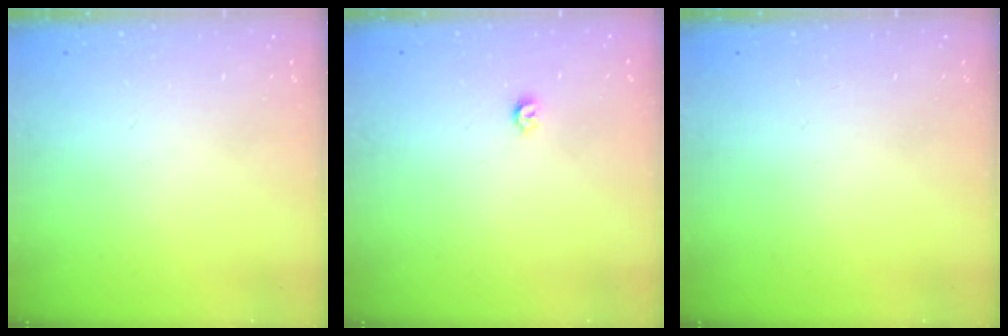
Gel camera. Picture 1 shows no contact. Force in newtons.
{"total": 3.2, "press": 3.2, "slide": 0.5}
{"total": 0.0}